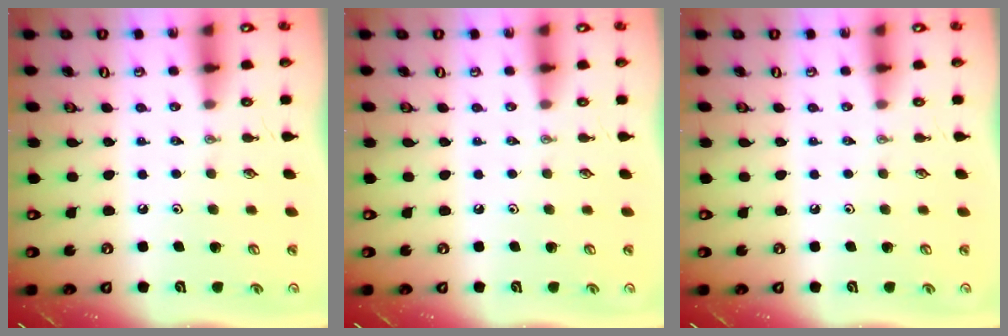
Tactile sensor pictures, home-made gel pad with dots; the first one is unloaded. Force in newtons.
{"total": 0.0}
{"total": 0.0}